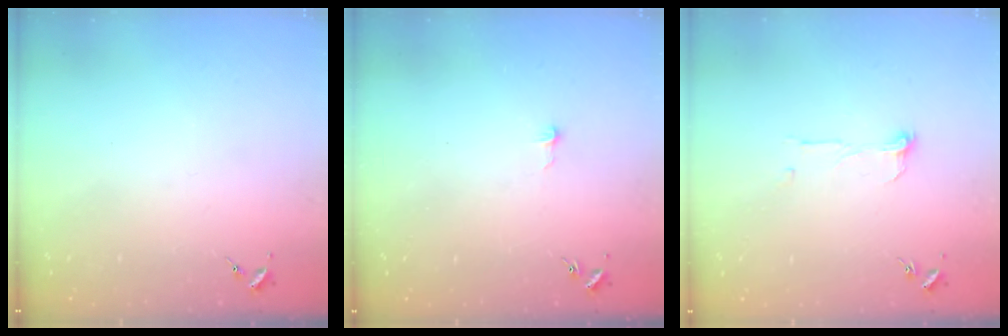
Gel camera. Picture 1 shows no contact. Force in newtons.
{"total": 2.6, "press": 2.6, "slide": 0.2}
{"total": 5.1, "press": 5.0, "slide": 0.5}